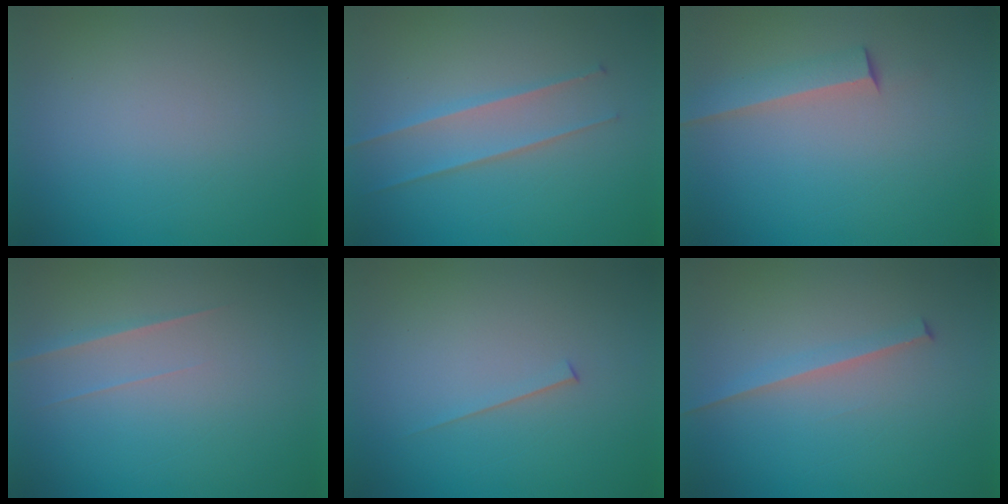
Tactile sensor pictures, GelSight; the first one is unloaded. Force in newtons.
{"total": 2.3}
{"total": 2.4}
{"total": 1.5}
{"total": 1.5}
{"total": 1.8}